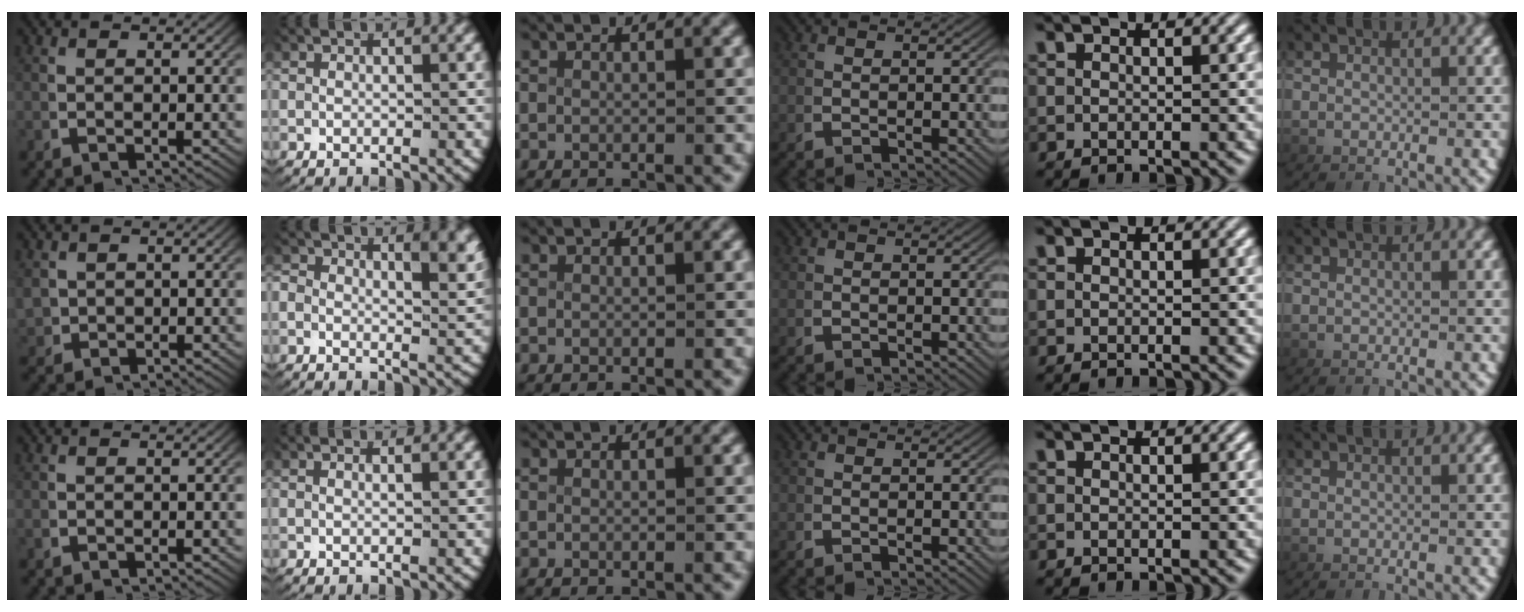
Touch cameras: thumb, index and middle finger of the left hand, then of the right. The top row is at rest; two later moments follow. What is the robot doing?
{"motion": "lift_and_place", "object": "scissors"}